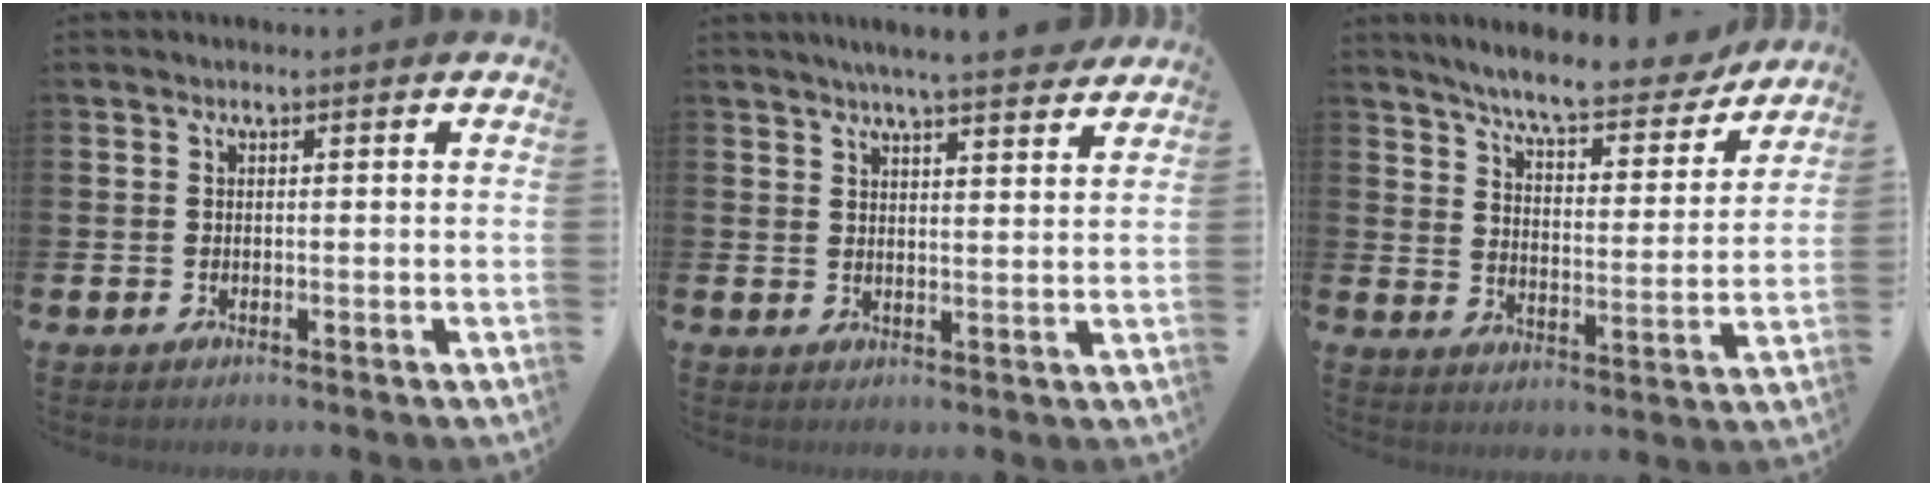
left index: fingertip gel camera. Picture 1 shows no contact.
{"total": 5.5, "force": [5.3, -0.2, 1.6], "torque": [-0.035, -0.028, 0.093]}
{"total": 8.2, "force": [7.6, 1.0, 2.9], "torque": [-0.076, -0.050, 0.128]}